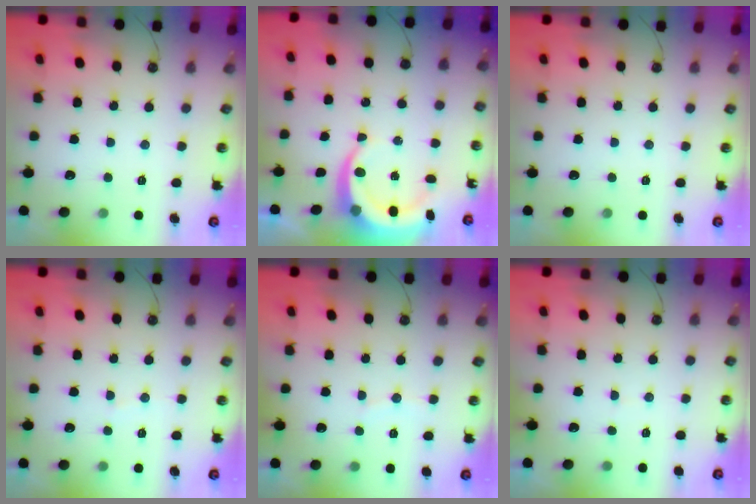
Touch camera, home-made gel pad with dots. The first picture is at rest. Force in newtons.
{"total": 9.2, "press": 9.0, "slide": 1.8}
{"total": 0.0}
{"total": 3.1, "press": 3.1, "slide": 0.3}
{"total": 2.4, "press": 2.3, "slide": 0.3}
{"total": 2.2, "press": 2.1, "slide": 0.8}